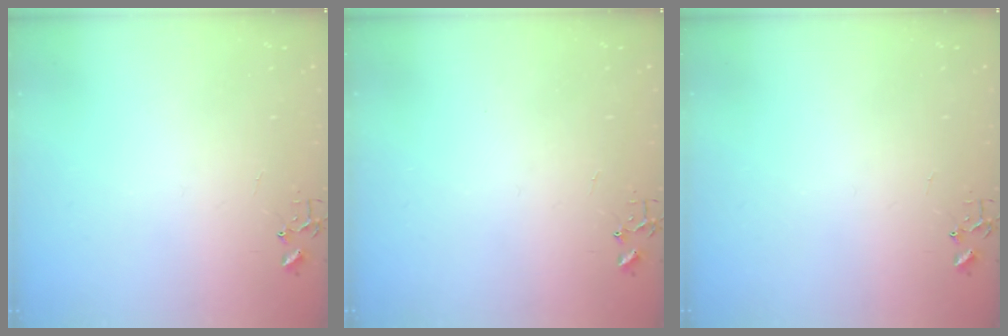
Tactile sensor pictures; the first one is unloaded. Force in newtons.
{"total": 0.0}
{"total": 0.0}